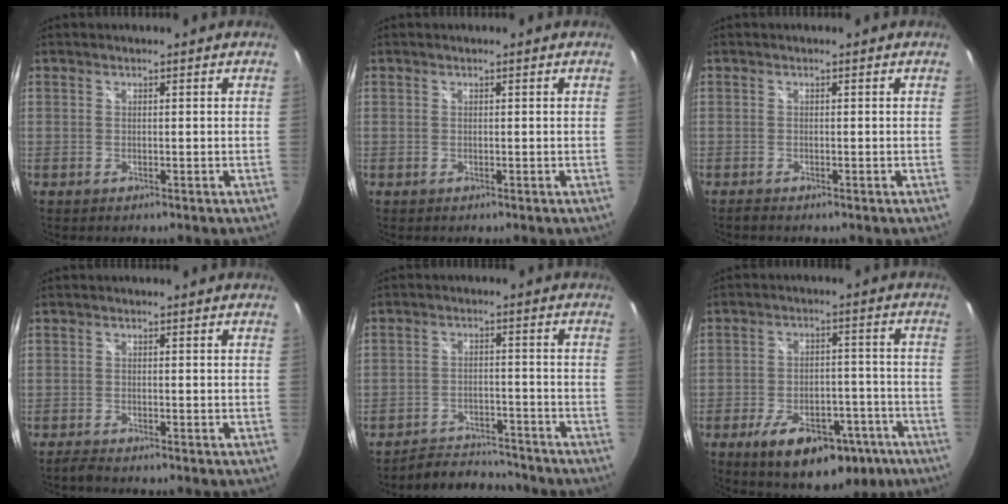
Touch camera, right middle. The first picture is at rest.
{"total": 0.0}
{"total": 0.7, "force": [-0.7, 0.1, 0.2], "torque": [-0.005, -0.001, -0.014]}
{"total": 1.6, "force": [-1.5, -0.1, 0.5], "torque": [-0.016, -0.004, -0.028]}
{"total": 7.5, "force": [-7.2, 1.7, 0.6], "torque": [-0.032, 0.017, -0.108]}
{"total": 17.0, "force": [-10.0, 8.8, 10.7], "torque": [-0.183, 0.006, -0.132]}